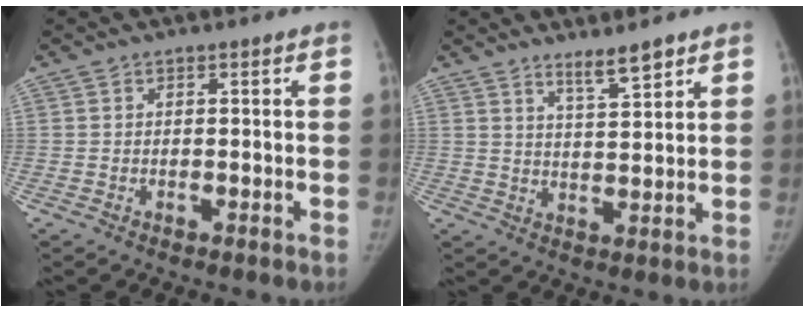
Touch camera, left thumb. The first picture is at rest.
{"total": 5.2, "force": [4.1, 0.7, 3.2], "torque": [-0.045, -0.036, 0.069]}